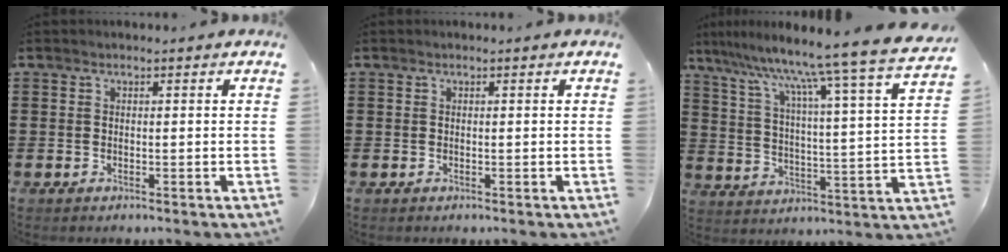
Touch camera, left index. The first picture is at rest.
{"total": 0.0}
{"total": 9.7, "force": [8.4, -2.0, 4.5], "torque": [-0.113, -0.075, 0.126]}